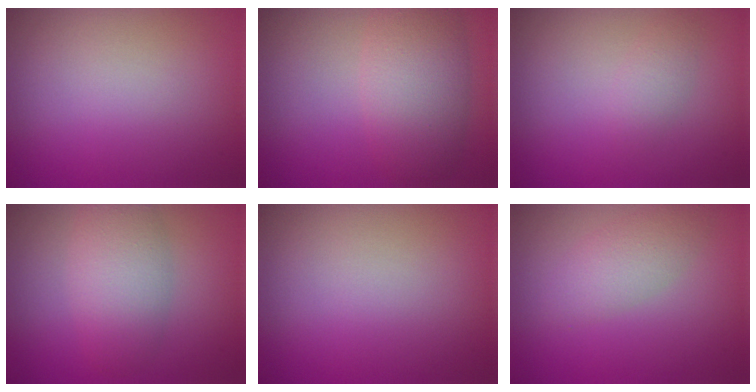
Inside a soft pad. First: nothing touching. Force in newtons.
{"total": 5.7, "press": 5.6, "slide": 0.6}
{"total": 1.3, "press": 1.3, "slide": 0.0}
{"total": 4.5, "press": 4.5, "slide": 0.3}
{"total": 0.0}
{"total": 2.6, "press": 2.6, "slide": 0.1}